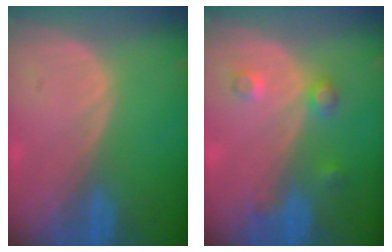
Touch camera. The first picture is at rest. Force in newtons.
{"total": 3.5, "press": 3.3, "slide": 1.2}